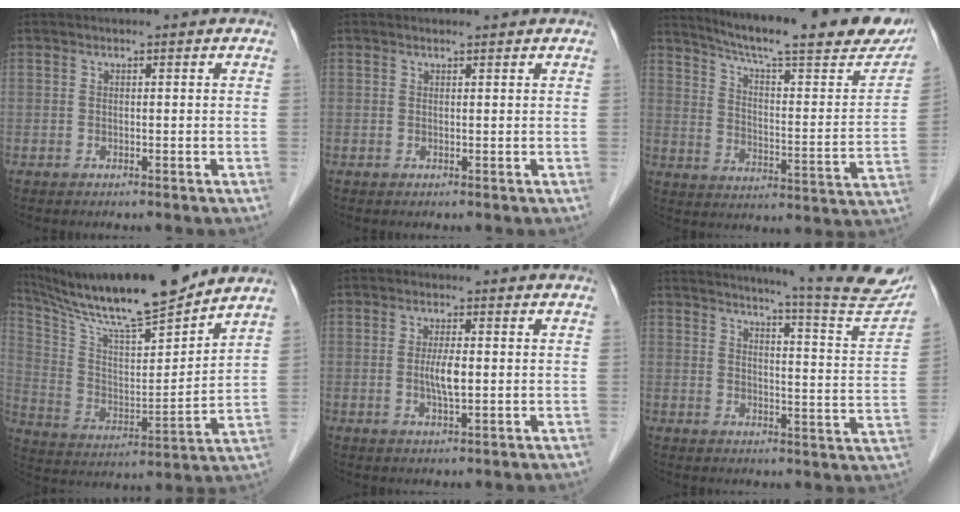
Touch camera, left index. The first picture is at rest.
{"total": 0.6, "force": [0.6, 0.1, 0.0], "torque": [-0.009, 0.003, 0.011]}
{"total": 26.1, "force": [21.9, 2.8, 14.0], "torque": [-0.214, -0.041, 0.285]}
{"total": 20.1, "force": [17.3, 1.4, 10.0], "torque": [-0.182, 0.002, 0.297]}
{"total": 3.5, "force": [-0.2, 0.6, 3.5], "torque": [-0.070, -0.004, -0.002]}
{"total": 17.3, "force": [15.8, -0.2, 6.9], "torque": [-0.091, -0.085, 0.176]}